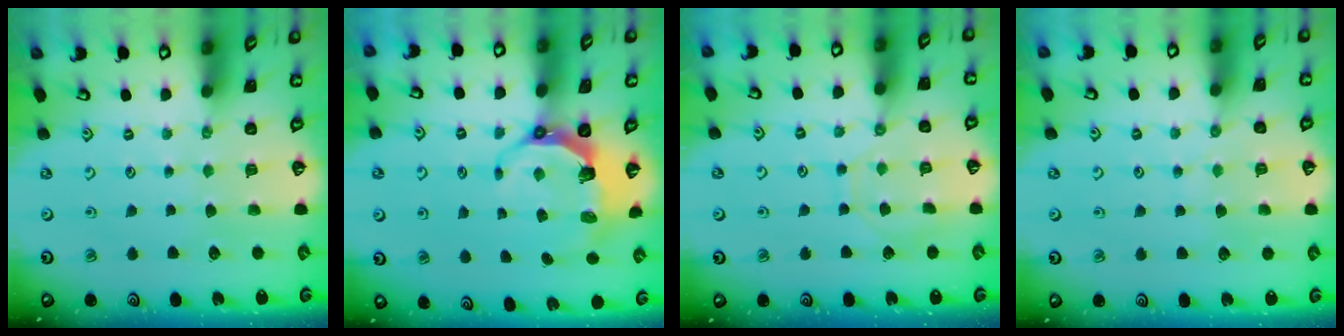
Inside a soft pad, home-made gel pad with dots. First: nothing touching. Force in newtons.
{"total": 6.0, "press": 4.6, "slide": 3.9}
{"total": 8.5, "press": 8.4, "slide": 0.9}
{"total": 5.8, "press": 5.8, "slide": 0.8}